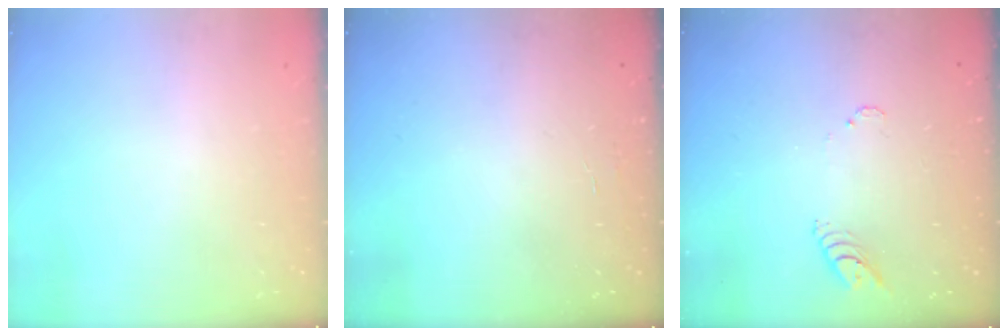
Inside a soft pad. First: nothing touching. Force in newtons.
{"total": 1.3, "press": 1.3, "slide": 0.1}
{"total": 4.2, "press": 4.1, "slide": 0.4}